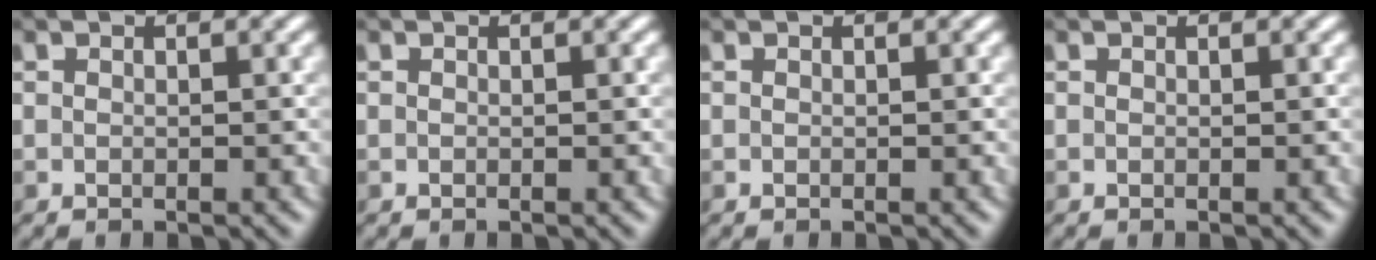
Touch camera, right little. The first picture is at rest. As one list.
[{"total": 0.0}, {"total": 0.0}, {"total": 0.0}]